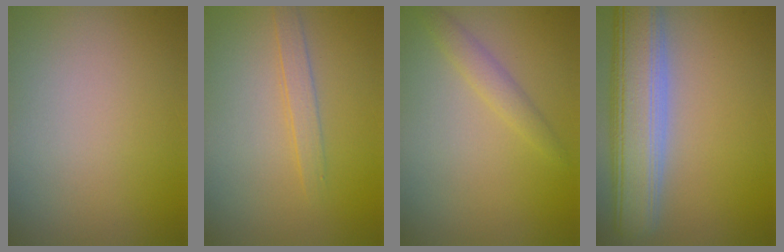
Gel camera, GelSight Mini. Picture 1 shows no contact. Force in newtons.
{"total": 1.5, "press": 1.5, "slide": 0.0}
{"total": 1.7, "press": 1.7, "slide": 0.1}
{"total": 8.4, "press": 8.4, "slide": 0.9}